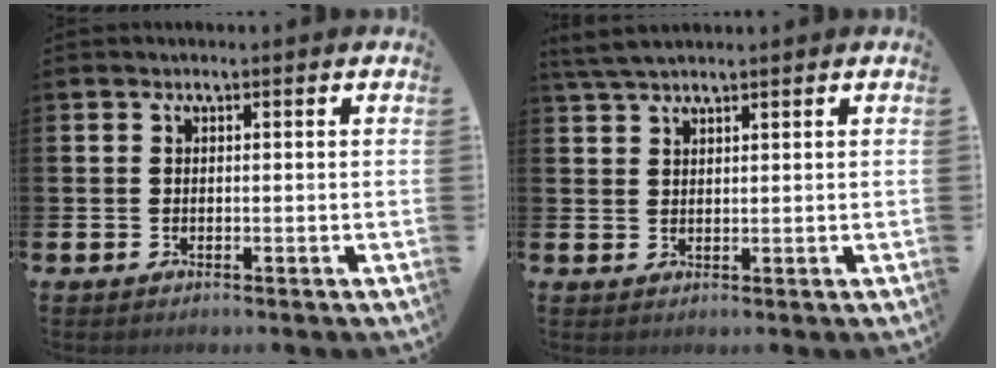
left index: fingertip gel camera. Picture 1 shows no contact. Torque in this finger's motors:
{"motor_torque": [-0.40, -0.63, 0.36, 0.08]}